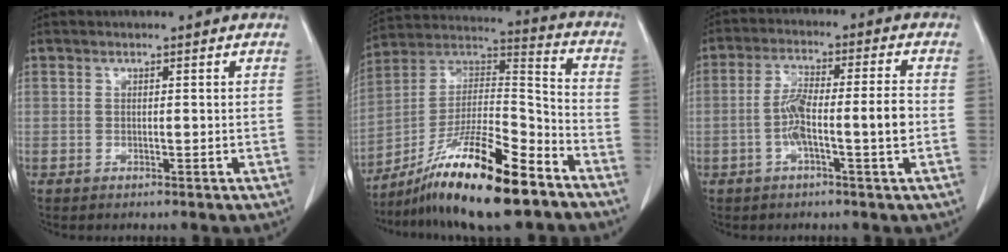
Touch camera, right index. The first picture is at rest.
{"total": 19.2, "force": [-12.7, 2.7, 14.1], "torque": [-0.254, -0.001, -0.221]}
{"total": 8.1, "force": [-1.7, 0.6, 7.9], "torque": [-0.150, 0.017, -0.033]}